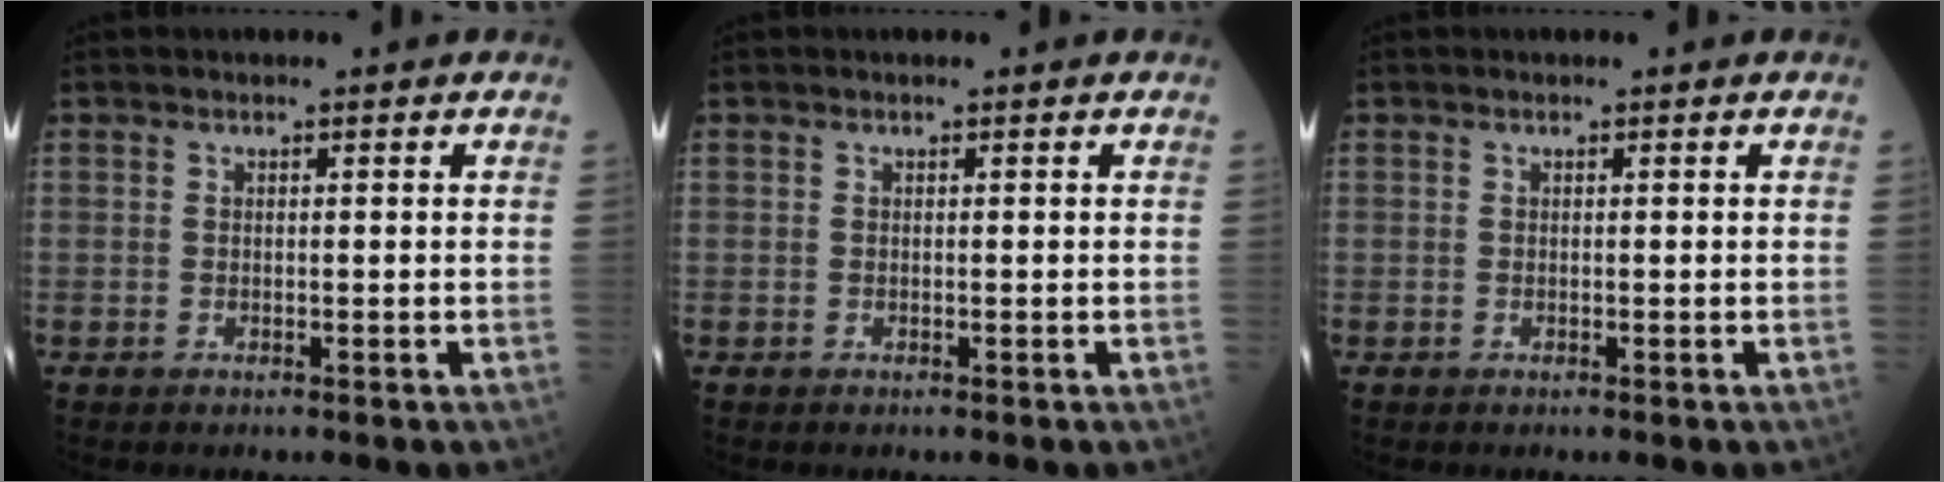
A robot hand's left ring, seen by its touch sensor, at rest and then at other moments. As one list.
[{"total": 0.0}, {"total": 0.0}]